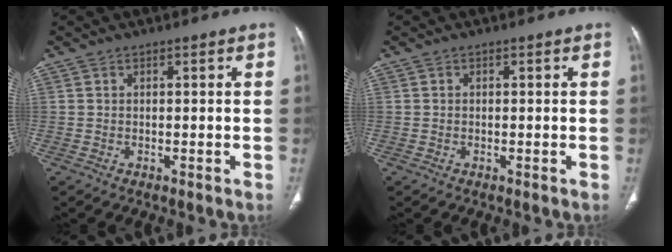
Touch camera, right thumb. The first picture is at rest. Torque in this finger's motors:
{"motor_torque": [-0.14, -0.12, -0.60, 0.37, -0.02]}